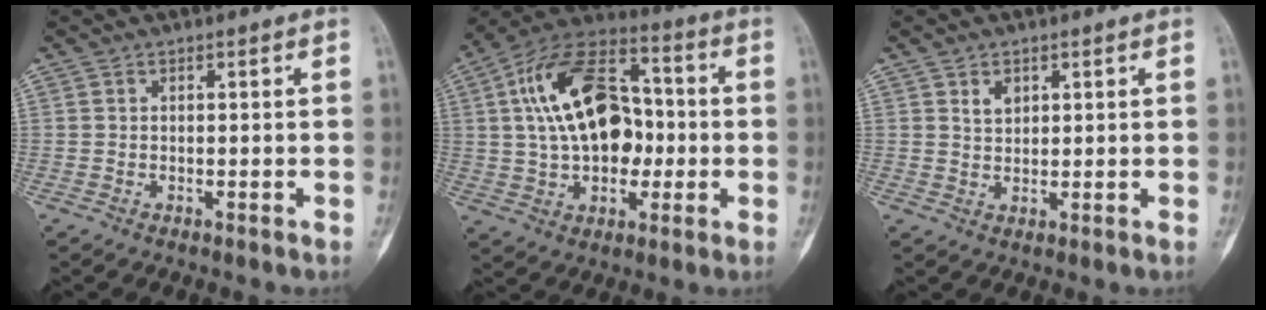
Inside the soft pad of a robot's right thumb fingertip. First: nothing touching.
{"total": 21.1, "force": [1.4, 13.3, 16.2], "torque": [-0.252, 0.034, 0.023]}
{"total": 2.7, "force": [1.4, 1.8, 1.4], "torque": [-0.014, -0.010, 0.027]}